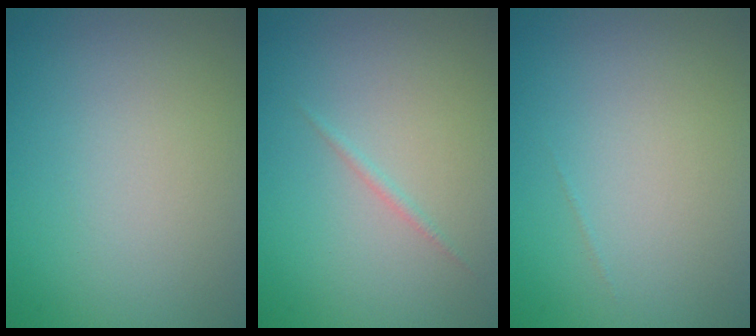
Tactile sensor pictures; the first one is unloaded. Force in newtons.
{"total": 0.6, "press": 0.6, "slide": 0.0}
{"total": 0.0}